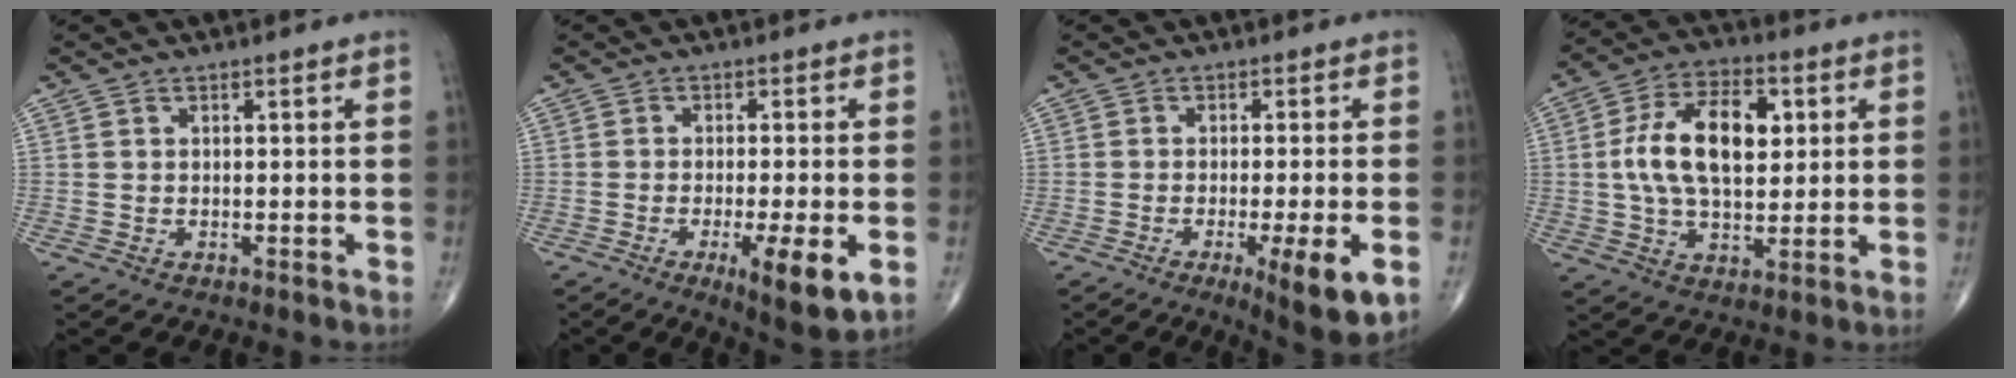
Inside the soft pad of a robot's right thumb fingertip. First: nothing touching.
{"total": 9.3, "force": [-3.1, 1.9, 8.5], "torque": [-0.130, -0.016, -0.046]}
{"total": 9.5, "force": [-3.4, 1.6, 8.7], "torque": [-0.127, -0.013, -0.048]}
{"total": 15.2, "force": [2.3, 8.5, 12.4], "torque": [-0.206, 0.008, 0.037]}